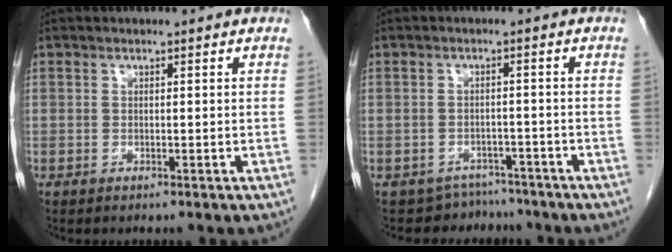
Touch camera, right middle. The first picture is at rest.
{"total": 5.0, "force": [-4.5, 1.9, -1.3], "torque": [0.020, 0.022, -0.060]}